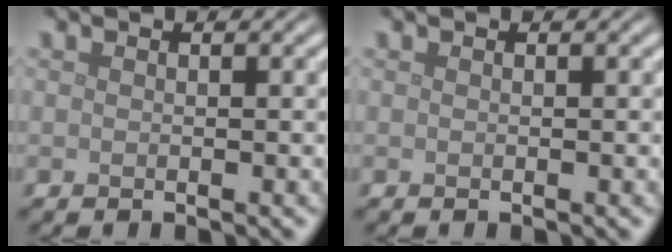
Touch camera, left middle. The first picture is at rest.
{"total": 0.0}